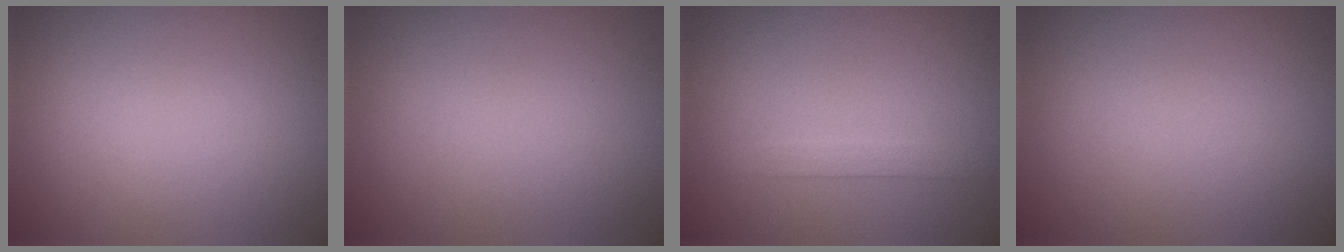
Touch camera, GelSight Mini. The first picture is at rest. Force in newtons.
{"total": 0.0}
{"total": 1.4, "press": 1.4, "slide": 0.1}
{"total": 0.0}